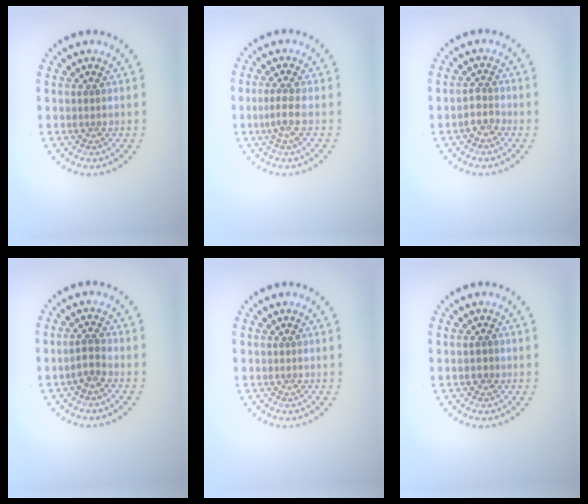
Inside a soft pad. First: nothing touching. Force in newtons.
{"total": 1.6, "press": 1.3, "slide": 0.9}
{"total": 1.7, "press": 1.3, "slide": 1.0}
{"total": 1.6, "press": 1.4, "slide": 0.9}
{"total": 0.0}
{"total": 0.9, "press": 0.9, "slide": 0.0}